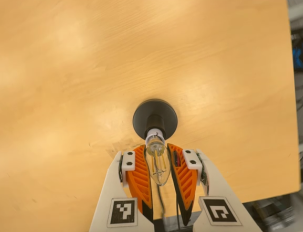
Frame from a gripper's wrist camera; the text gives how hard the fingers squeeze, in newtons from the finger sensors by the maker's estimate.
{"total": 20.8, "left": 20.8, "right": 20.8}